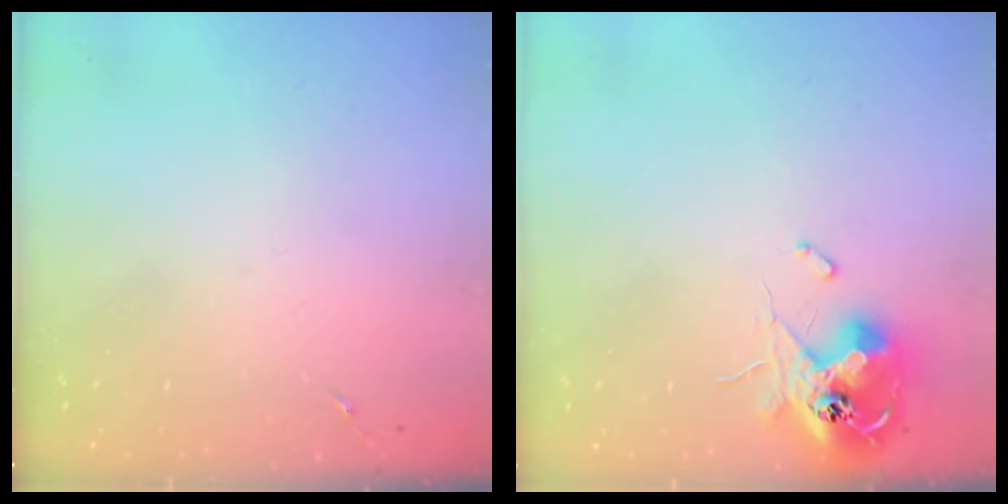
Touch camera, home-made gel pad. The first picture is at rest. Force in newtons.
{"total": 12.7, "press": 12.6, "slide": 1.5}